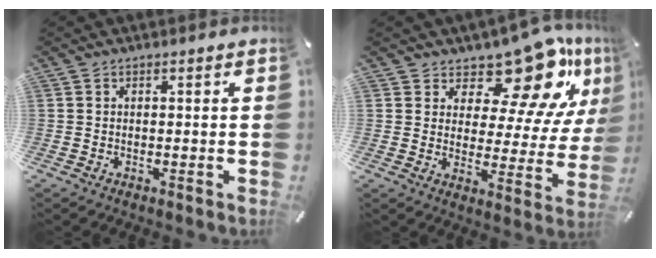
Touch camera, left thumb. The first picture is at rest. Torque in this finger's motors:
{"motor_torque": [1.29, 0.58, 0.30, 0.08, -0.01]}